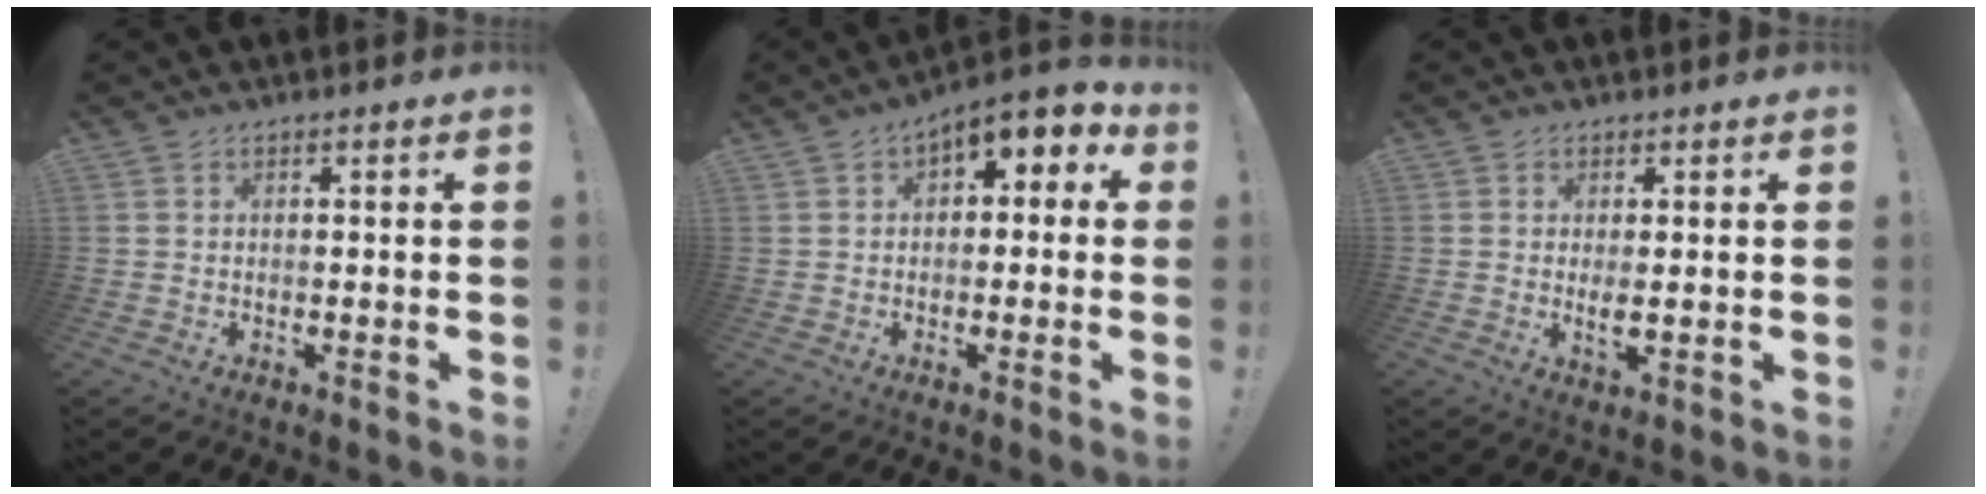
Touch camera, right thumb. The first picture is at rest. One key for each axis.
{"total": 4.7, "fx": 1.5, "fy": 2.8, "fz": 3.4, "tx": -0.043, "ty": -0.006, "tz": 0.027}
{"total": 3.0, "fx": 0.5, "fy": 0.6, "fz": 2.9, "tx": -0.039, "ty": -0.009, "tz": 0.008}